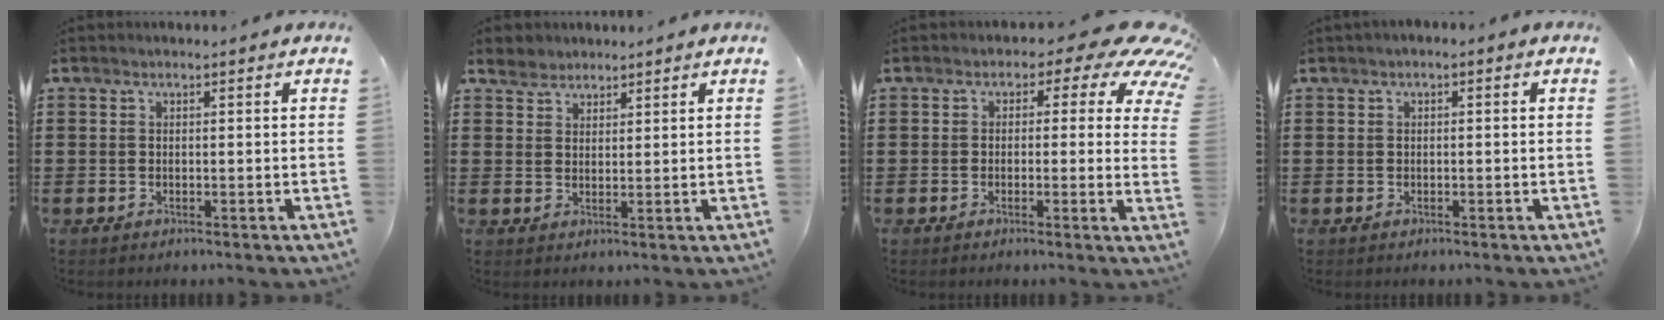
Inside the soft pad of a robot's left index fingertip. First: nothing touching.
{"total": 2.7, "force": [2.3, 1.5, 0.0], "torque": [-0.010, 0.008, 0.044]}
{"total": 5.0, "force": [2.3, 2.7, 3.4], "torque": [-0.057, -0.015, 0.031]}
{"total": 0.6, "force": [-0.3, 0.2, 0.5], "torque": [-0.010, -0.003, -0.005]}